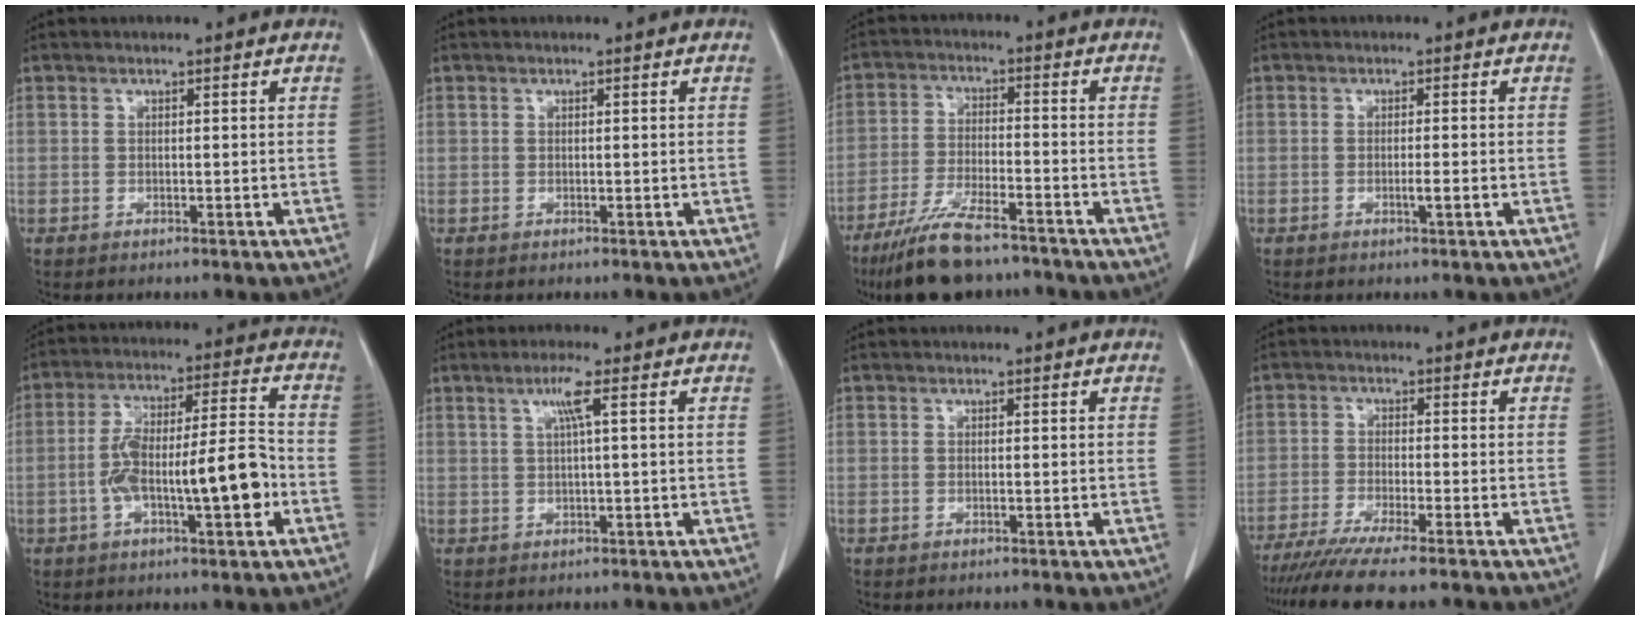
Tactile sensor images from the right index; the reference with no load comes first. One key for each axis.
{"total": 0.0}
{"total": 11.7, "fx": -9.3, "fy": 2.5, "fz": 6.7, "tx": -0.124, "ty": -0.029, "tz": -0.161}
{"total": 1.5, "fx": -0.5, "fy": -0.1, "fz": 1.4, "tx": -0.027, "ty": -0.003, "tz": -0.009}
{"total": 13.5, "fx": -3.6, "fy": 2.4, "fz": 12.8, "tx": -0.219, "ty": 0.020, "tz": -0.057}
{"total": 3.2, "fx": 1.1, "fy": -0.6, "fz": 2.9, "tx": -0.061, "ty": 0.004, "tz": 0.022}
{"total": 0.0}
{"total": 10.6, "fx": -8.9, "fy": -0.3, "fz": 5.7, "tx": -0.076, "ty": -0.027, "tz": -0.141}